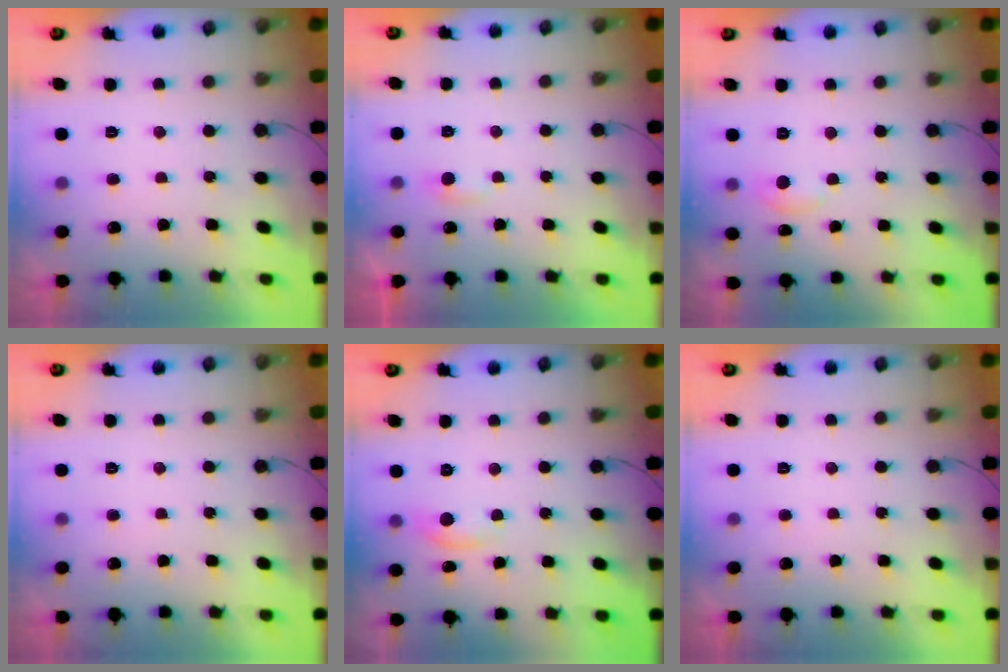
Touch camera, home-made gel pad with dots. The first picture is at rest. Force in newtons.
{"total": 2.7, "press": 2.7, "slide": 0.2}
{"total": 4.4, "press": 4.4, "slide": 0.6}
{"total": 0.0}
{"total": 4.2, "press": 4.2, "slide": 0.1}
{"total": 0.0}